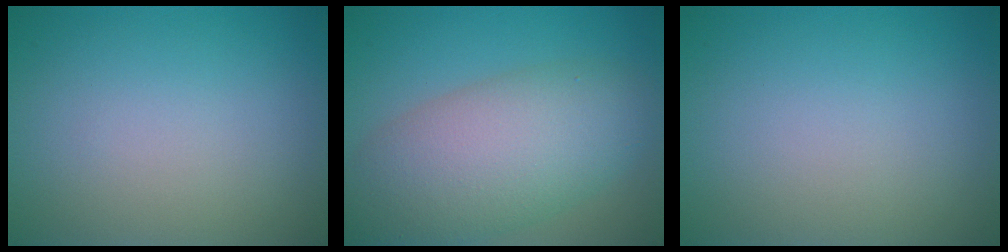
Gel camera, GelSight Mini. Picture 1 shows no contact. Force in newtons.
{"total": 8.7, "press": 8.7, "slide": 0.1}
{"total": 0.0}